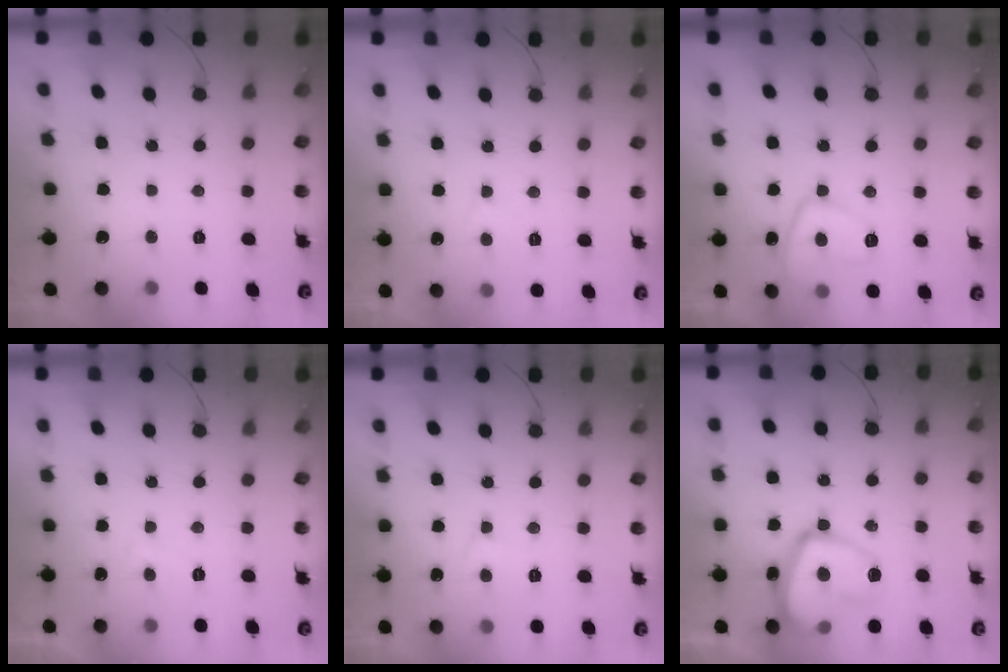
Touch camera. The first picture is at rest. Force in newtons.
{"total": 3.0, "press": 3.0, "slide": 0.2}
{"total": 9.7, "press": 9.7, "slide": 0.8}
{"total": 3.1, "press": 3.0, "slide": 0.8}
{"total": 5.5, "press": 5.5, "slide": 0.4}
{"total": 18.1, "press": 18.0, "slide": 1.8}